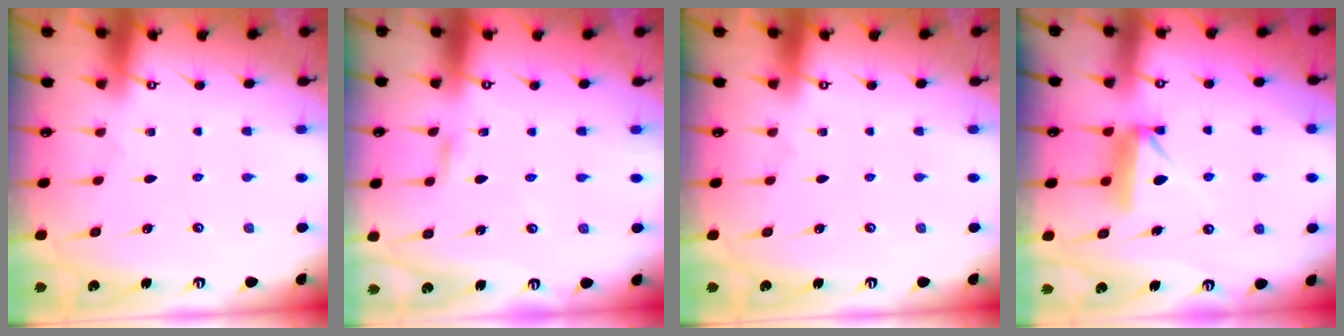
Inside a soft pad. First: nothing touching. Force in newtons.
{"total": 1.8, "press": 1.8, "slide": 0.1}
{"total": 0.0}
{"total": 8.6, "press": 8.6, "slide": 0.1}